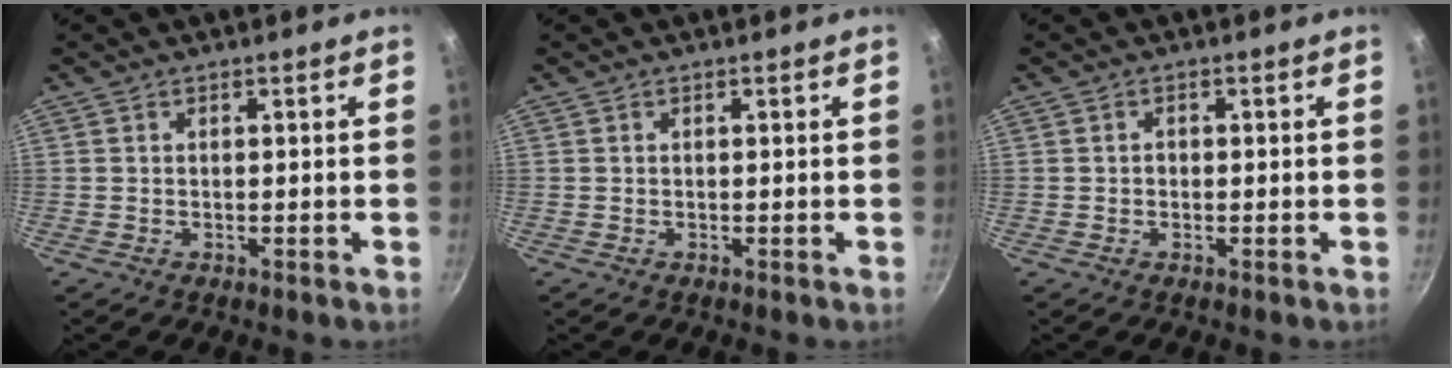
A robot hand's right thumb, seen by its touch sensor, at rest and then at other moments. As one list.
[{"total": 0.0}, {"total": 0.9, "force": [-0.2, 0.8, 0.4], "torque": [-0.005, 0.004, -0.003]}]